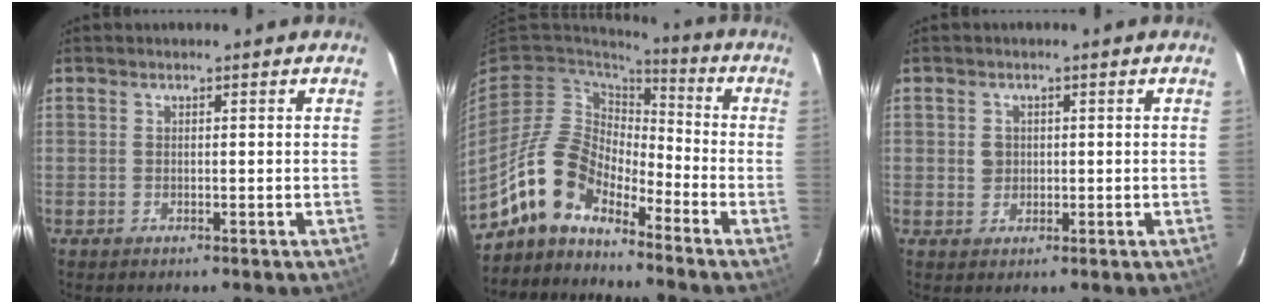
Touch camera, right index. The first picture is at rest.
{"total": 11.8, "force": [-9.2, 5.1, 5.3], "torque": [-0.101, 0.017, -0.187]}
{"total": 2.2, "force": [0.1, 2.2, 0.4], "torque": [-0.004, 0.005, 0.002]}